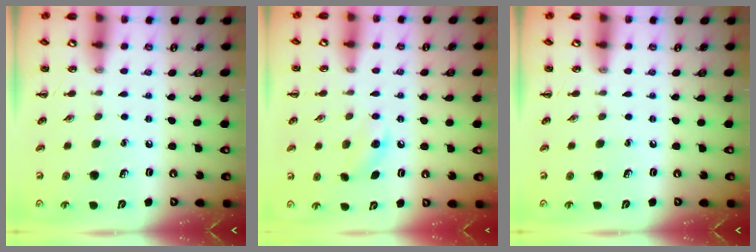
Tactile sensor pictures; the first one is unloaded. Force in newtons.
{"total": 5.4, "press": 5.2, "slide": 1.2}
{"total": 0.0}